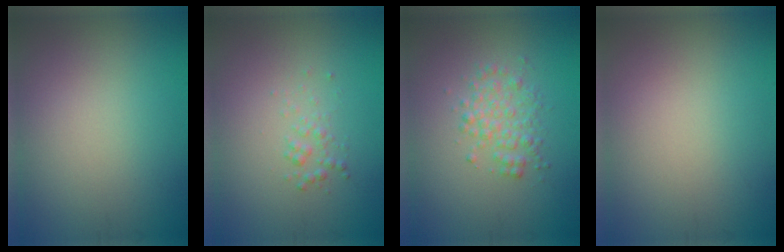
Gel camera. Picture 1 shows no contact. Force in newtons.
{"total": 1.1, "press": 1.1, "slide": 0.1}
{"total": 2.6, "press": 2.6, "slide": 0.0}
{"total": 0.0}